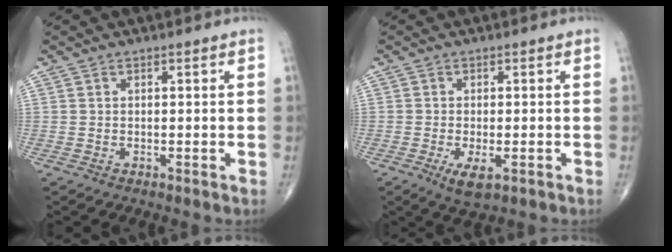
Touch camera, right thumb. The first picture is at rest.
{"total": 4.3, "force": [-1.7, 1.6, 3.6], "torque": [-0.064, -0.009, -0.024]}